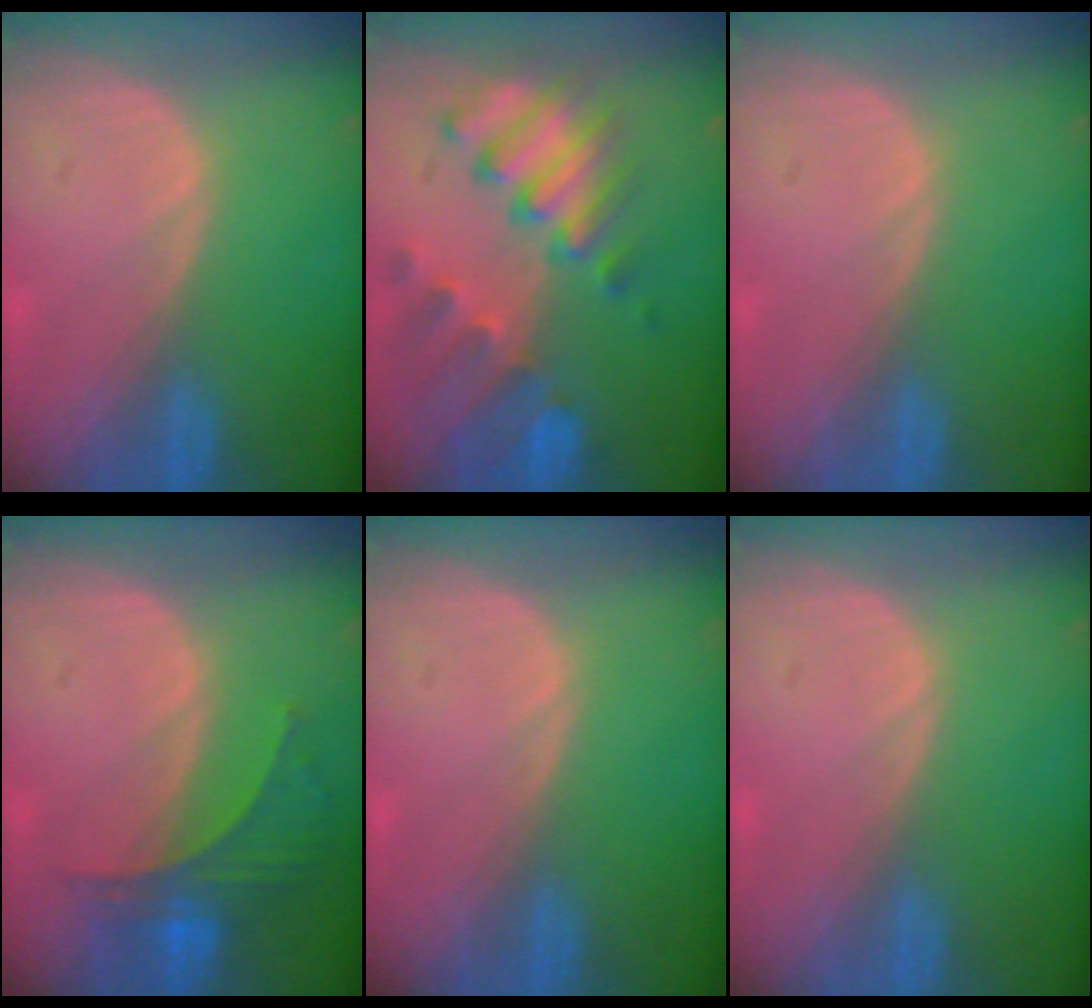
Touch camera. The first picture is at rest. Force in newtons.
{"total": 10.4, "press": 9.0, "slide": 5.2}
{"total": 0.0}
{"total": 5.7, "press": 5.5, "slide": 1.3}
{"total": 0.0}
{"total": 0.0}